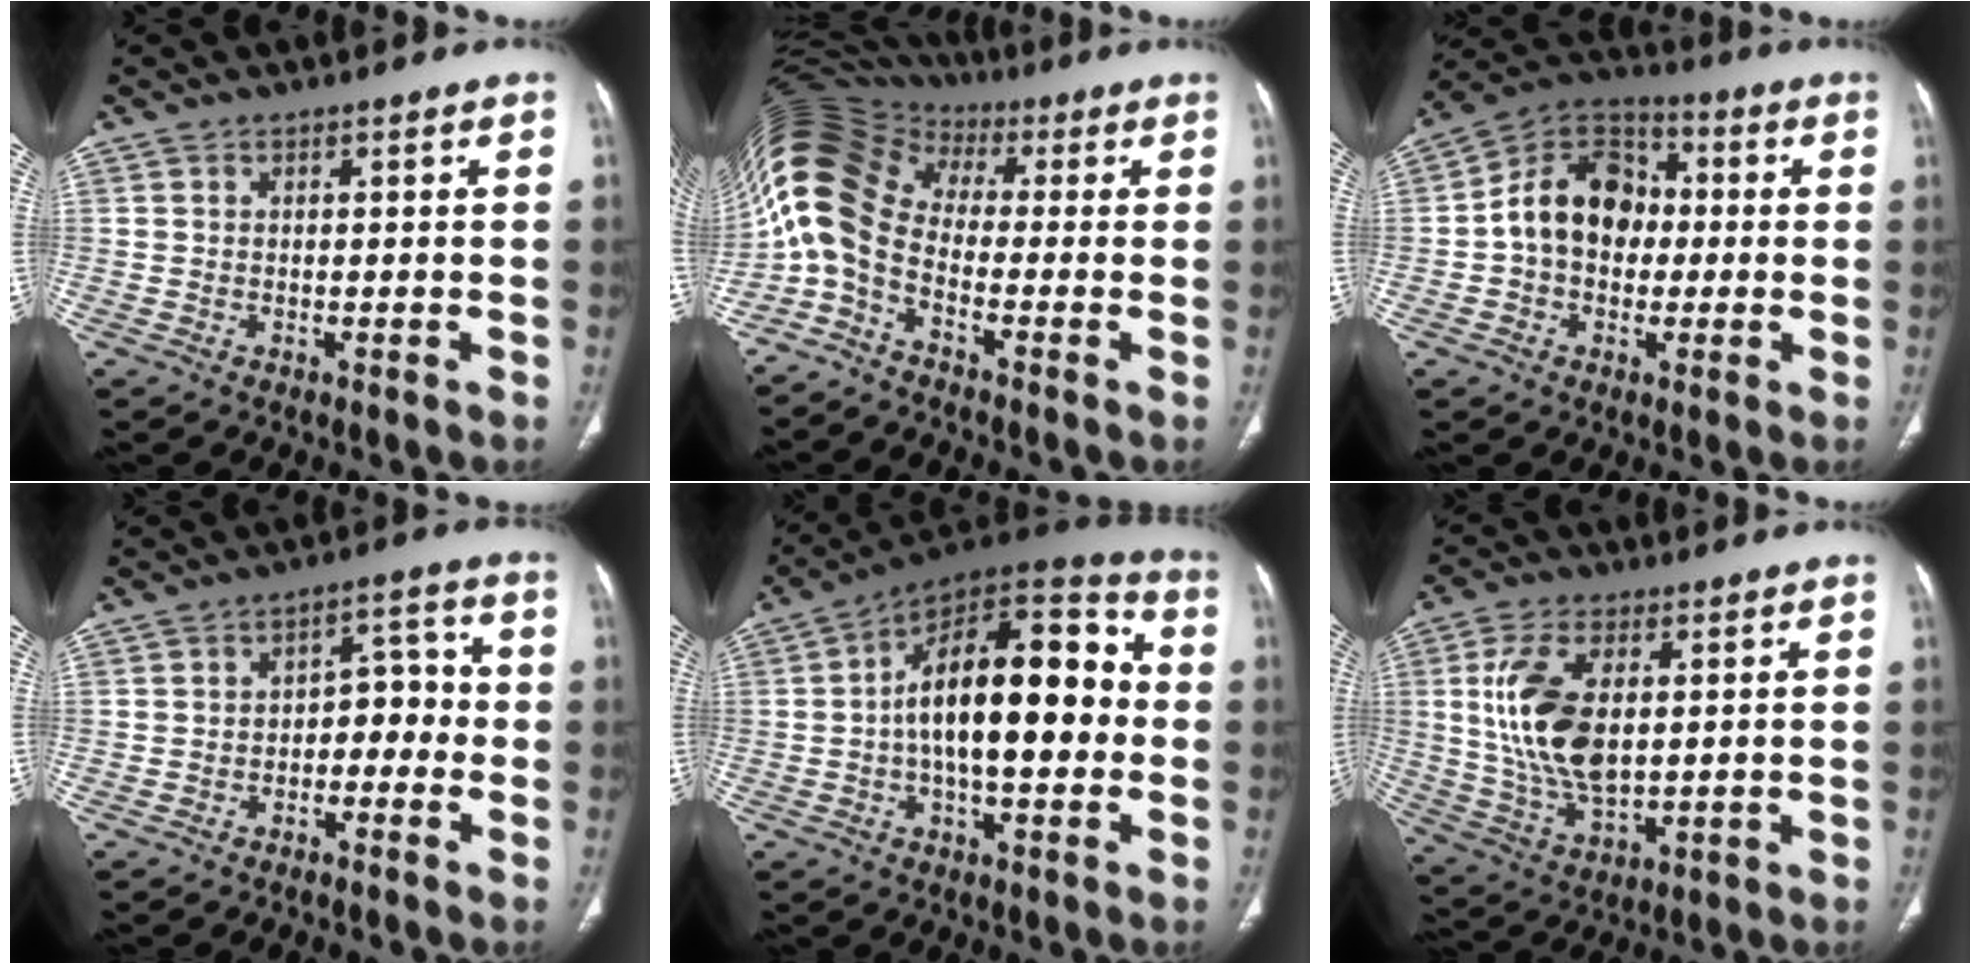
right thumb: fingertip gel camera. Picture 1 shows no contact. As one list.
[{"total": 13.2, "force": [-2.2, 8.4, 9.9], "torque": [-0.208, 0.067, -0.060]}, {"total": 14.0, "force": [0.0, 10.7, 9.0], "torque": [-0.121, 0.037, -0.011]}, {"total": 6.3, "force": [-2.0, 4.1, 4.3], "torque": [-0.029, 0.042, -0.038]}, {"total": 21.6, "force": [-0.2, 10.1, 19.0], "torque": [-0.275, 0.045, -0.012]}, {"total": 14.6, "force": [2.4, 7.9, 12.1], "torque": [-0.238, -0.009, 0.053]}]